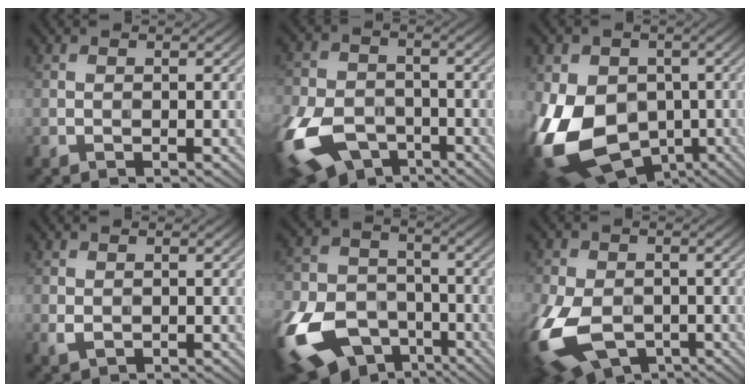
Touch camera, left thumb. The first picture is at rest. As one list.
[{"total": 14.5, "force": [-7.0, 9.1, 8.8], "torque": [-0.237, -0.046, -0.132]}, {"total": 17.6, "force": [-4.2, 13.5, 10.6], "torque": [-0.230, -0.036, -0.072]}, {"total": 1.2, "force": [-0.1, 0.9, 0.8], "torque": [-0.021, -0.005, 0.001]}, {"total": 16.9, "force": [-8.2, 11.1, 9.7], "torque": [-0.265, -0.046, -0.153]}, {"total": 14.4, "force": [-5.7, 9.1, 9.6], "torque": [-0.234, -0.053, -0.095]}]